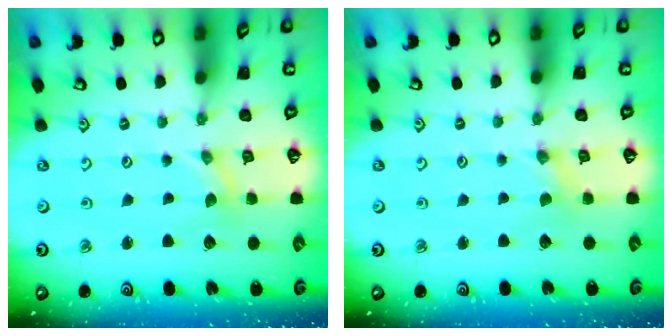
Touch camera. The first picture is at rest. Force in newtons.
{"total": 0.0}